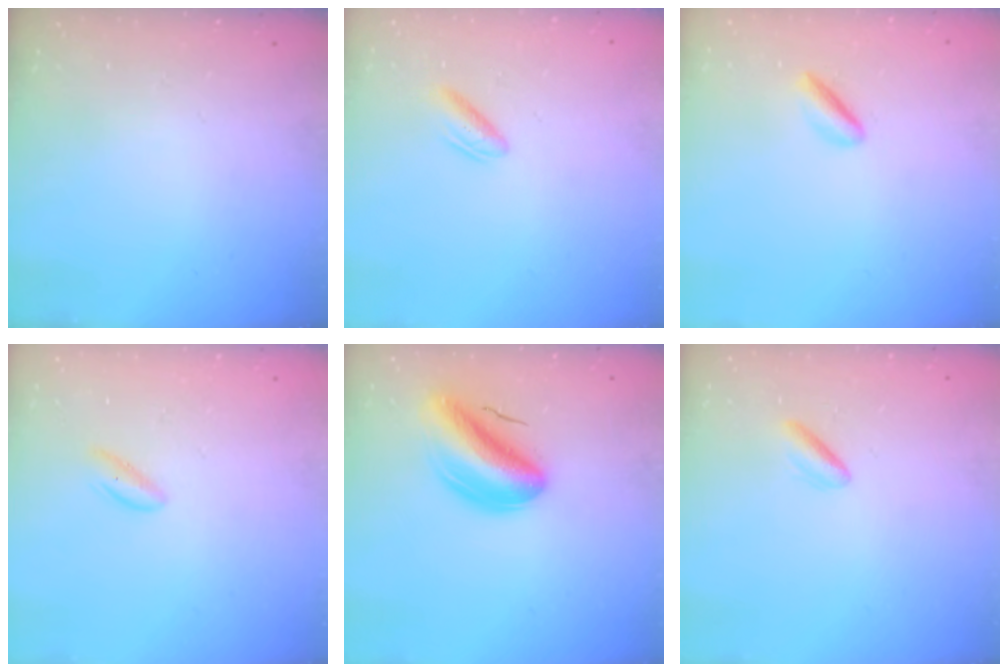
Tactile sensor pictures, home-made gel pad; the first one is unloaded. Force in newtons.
{"total": 2.8, "press": 2.7, "slide": 0.9}
{"total": 2.0, "press": 2.0, "slide": 0.3}
{"total": 0.9, "press": 0.8, "slide": 0.4}
{"total": 10.9, "press": 10.4, "slide": 3.4}
{"total": 2.9, "press": 2.7, "slide": 1.1}